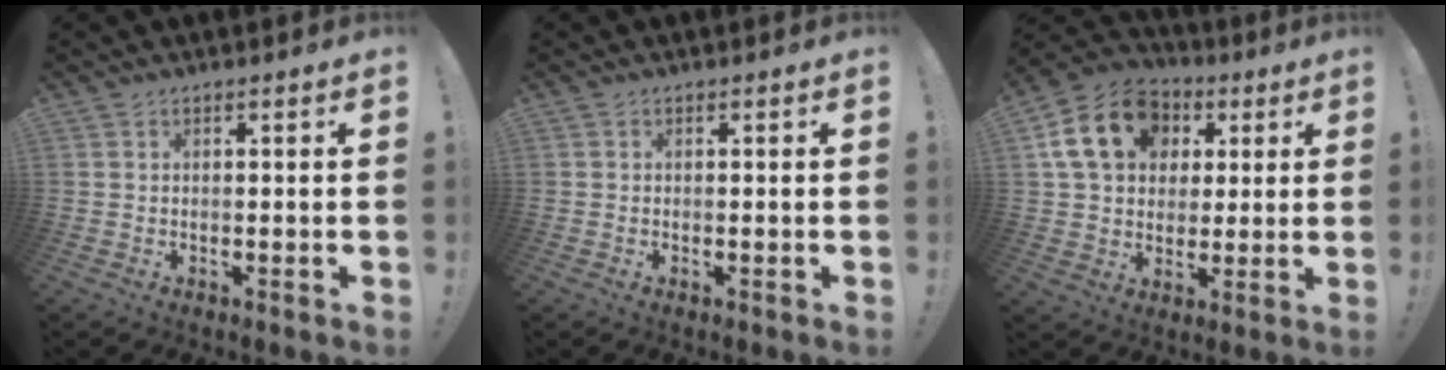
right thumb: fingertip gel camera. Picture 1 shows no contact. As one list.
[{"total": 0.0}, {"total": 18.8, "force": [6.3, 14.5, 10.1], "torque": [-0.146, -0.006, 0.126]}]